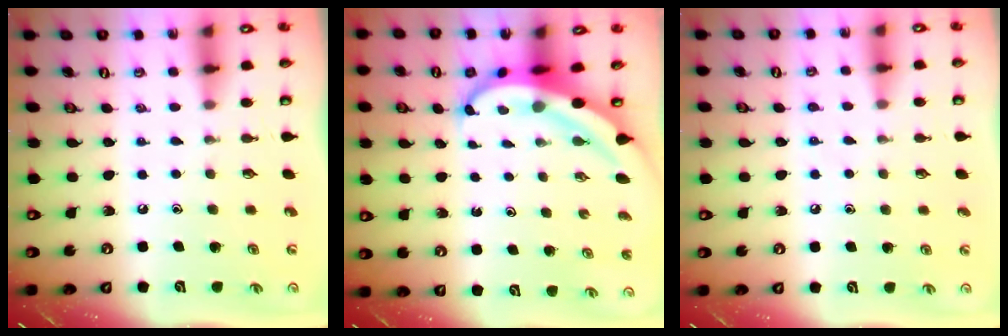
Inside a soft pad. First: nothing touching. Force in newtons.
{"total": 6.1, "press": 6.0, "slide": 1.5}
{"total": 4.4, "press": 4.3, "slide": 0.6}